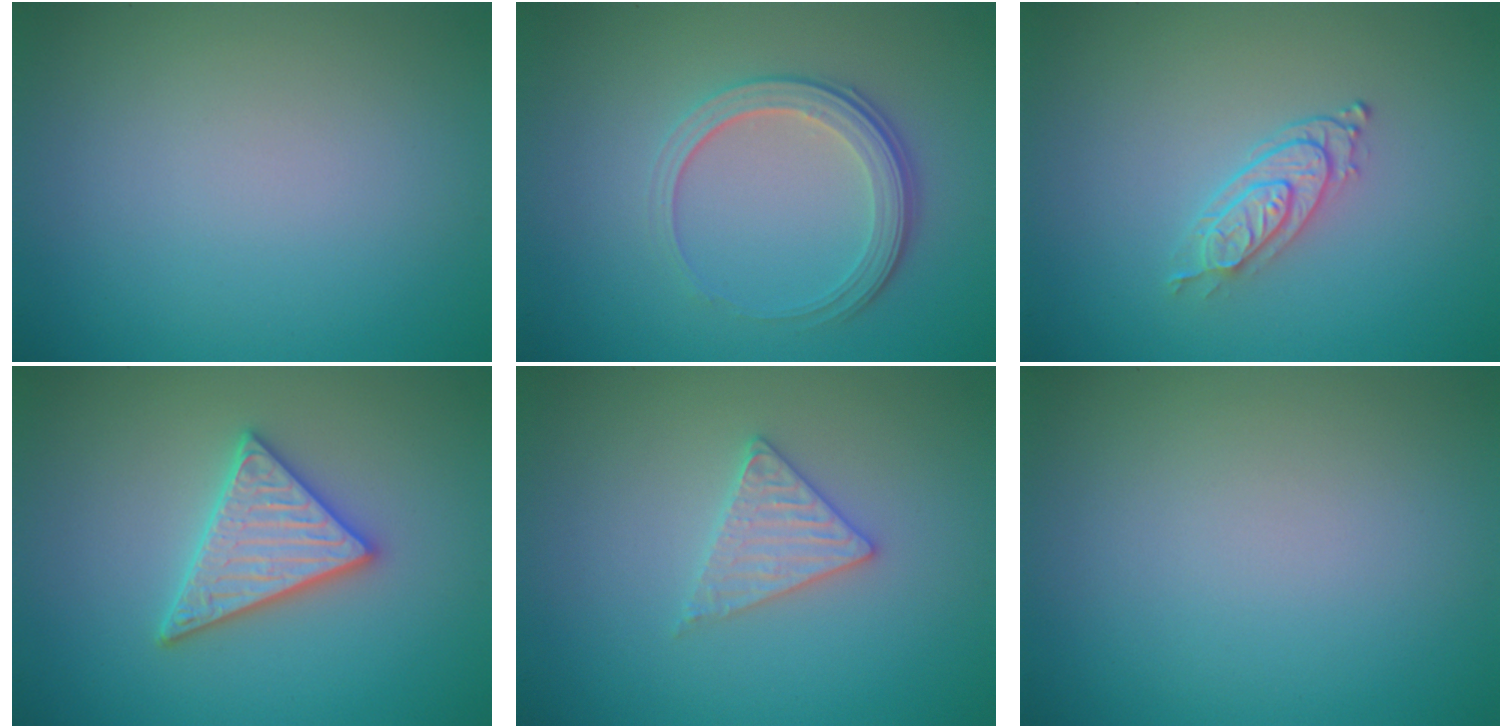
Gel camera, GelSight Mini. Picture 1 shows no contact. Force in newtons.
{"total": 3.8, "press": 2.8, "slide": 2.6}
{"total": 2.8, "press": 2.2, "slide": 1.7}
{"total": 3.6, "press": 3.5, "slide": 0.6}
{"total": 2.4, "press": 2.4, "slide": 0.3}
{"total": 0.0}